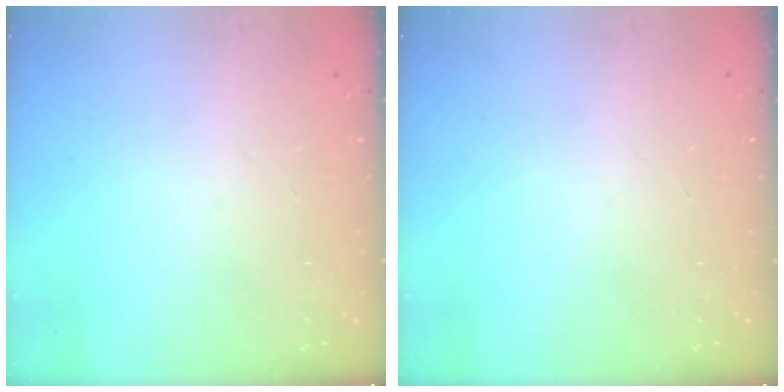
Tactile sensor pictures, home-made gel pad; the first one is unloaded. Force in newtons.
{"total": 0.0}